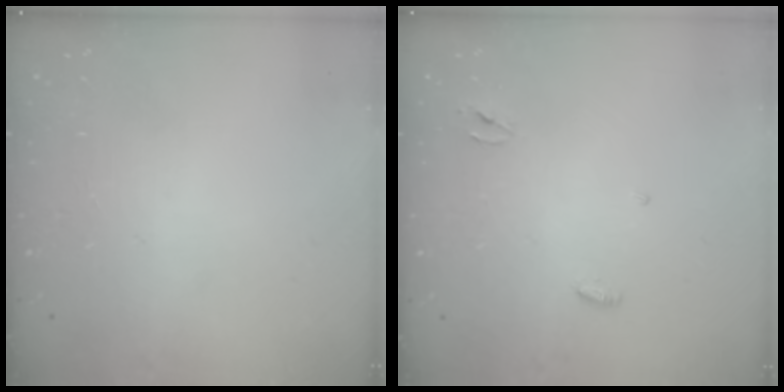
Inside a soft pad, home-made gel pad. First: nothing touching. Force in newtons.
{"total": 3.3, "press": 3.3, "slide": 0.3}